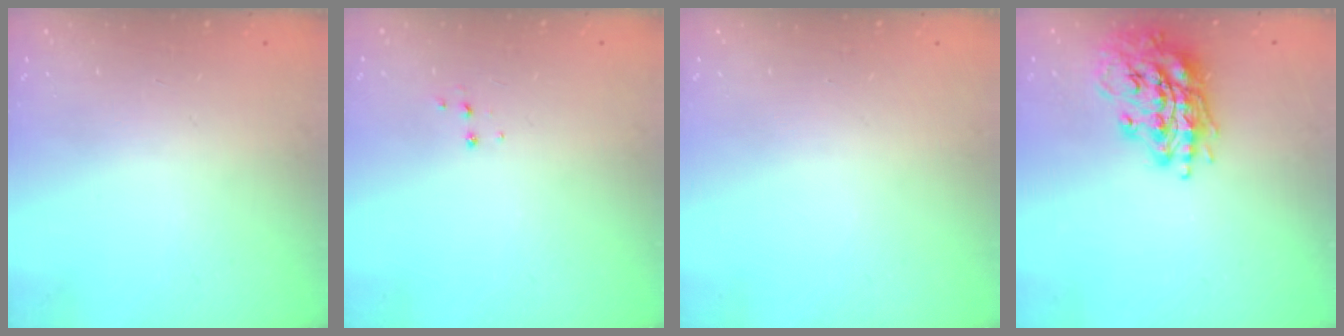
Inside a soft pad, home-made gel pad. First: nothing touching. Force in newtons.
{"total": 3.3, "press": 3.2, "slide": 0.4}
{"total": 0.0}
{"total": 16.5, "press": 16.4, "slide": 1.9}